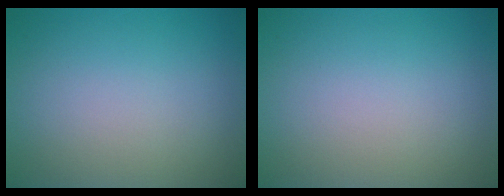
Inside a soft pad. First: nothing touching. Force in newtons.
{"total": 0.0}